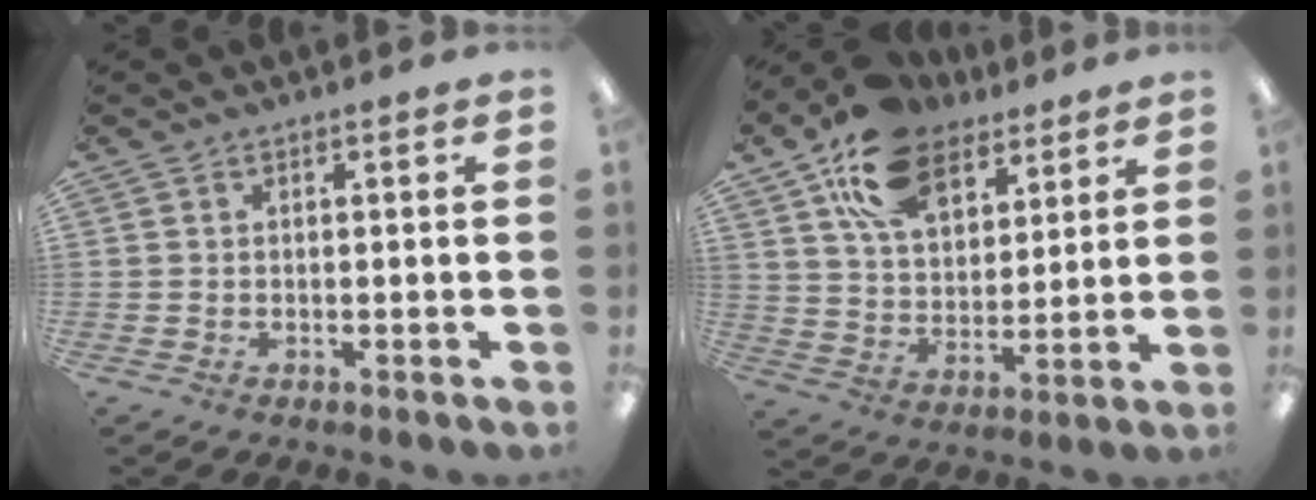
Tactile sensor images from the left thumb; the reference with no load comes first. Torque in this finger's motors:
{"motor_torque": [0.32, 0.38, 1.15, -1.62, 0.09]}